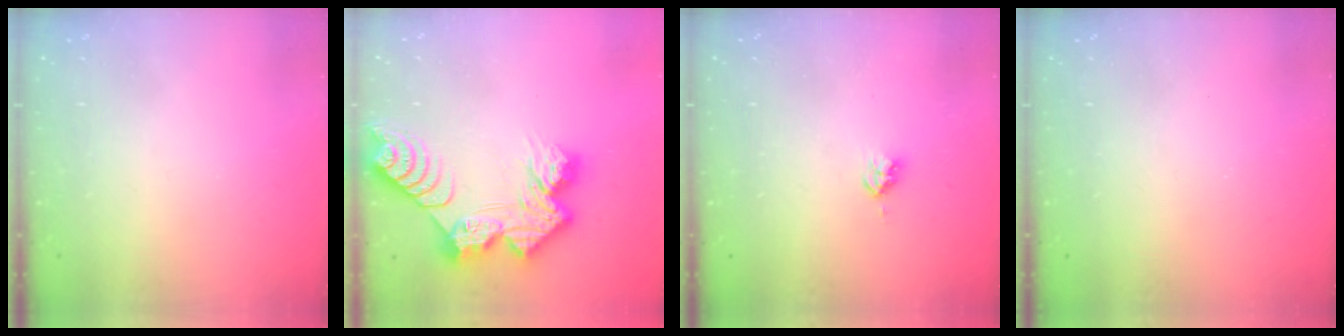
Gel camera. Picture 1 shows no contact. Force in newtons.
{"total": 16.2, "press": 16.1, "slide": 1.3}
{"total": 2.8, "press": 2.8, "slide": 0.3}
{"total": 0.0}